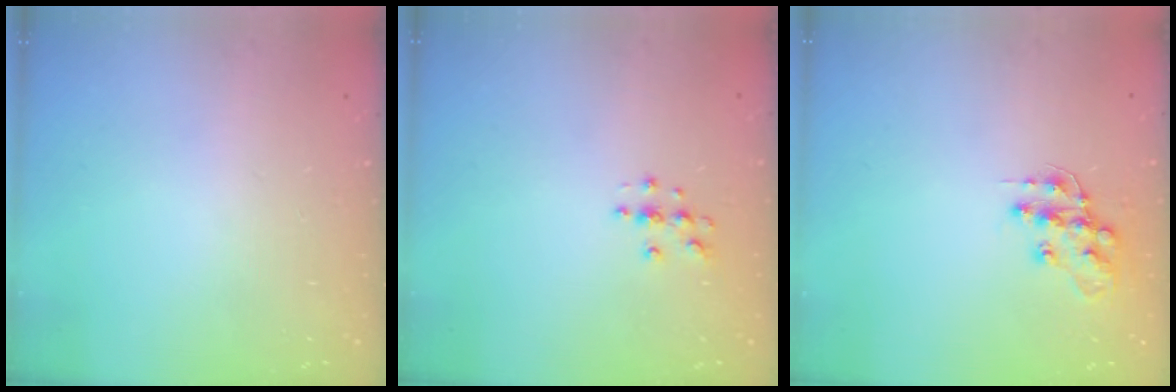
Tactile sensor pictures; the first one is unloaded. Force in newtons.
{"total": 3.9, "press": 3.9, "slide": 0.4}
{"total": 12.7, "press": 12.6, "slide": 0.9}